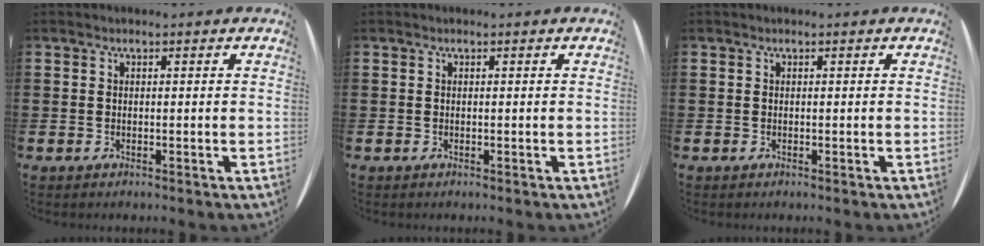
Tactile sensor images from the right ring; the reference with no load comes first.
{"total": 0.0}
{"total": 0.0}